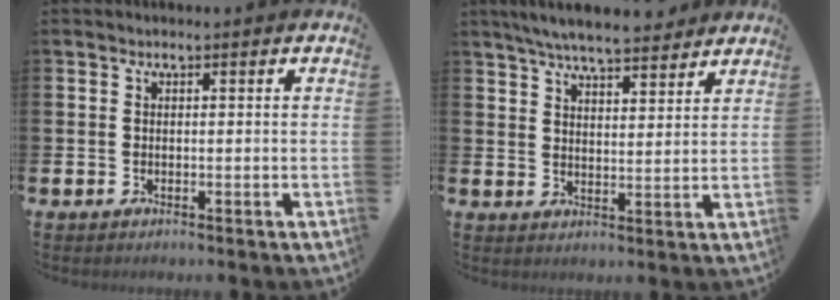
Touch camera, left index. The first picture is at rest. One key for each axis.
{"total": 6.4, "fx": 6.1, "fy": 0.9, "fz": 1.7, "tx": -0.042, "ty": -0.027, "tz": 0.108}